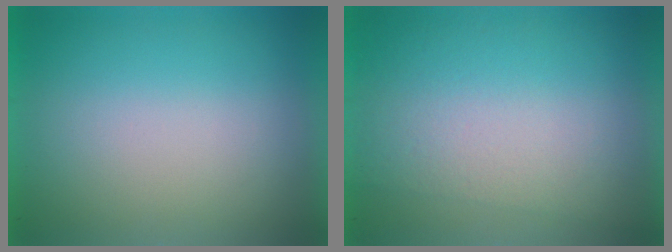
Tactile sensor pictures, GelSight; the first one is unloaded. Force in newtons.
{"total": 2.8}